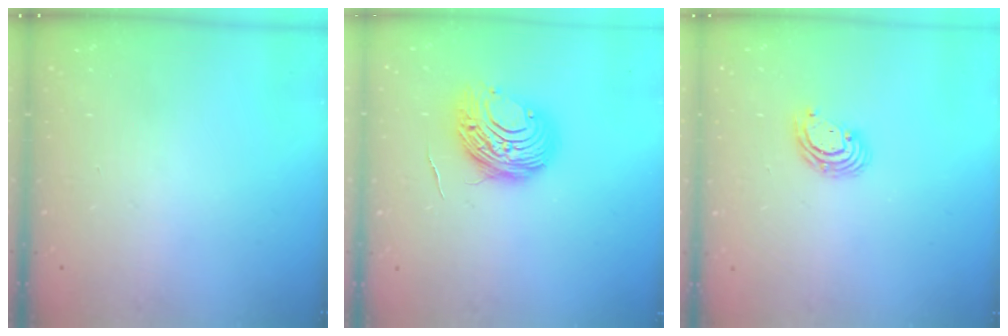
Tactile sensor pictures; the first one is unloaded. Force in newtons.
{"total": 11.3, "press": 11.3, "slide": 0.9}
{"total": 5.3, "press": 5.3, "slide": 0.2}